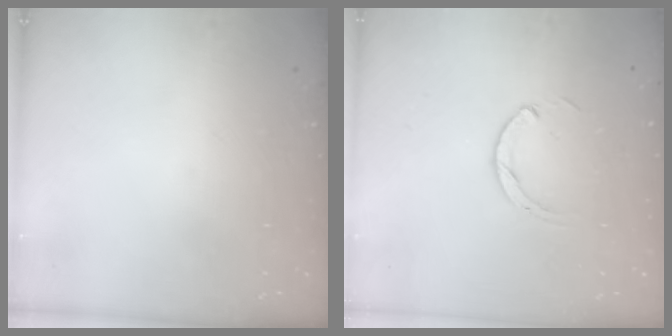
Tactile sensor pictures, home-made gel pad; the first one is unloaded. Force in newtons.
{"total": 3.0, "press": 2.9, "slide": 0.4}